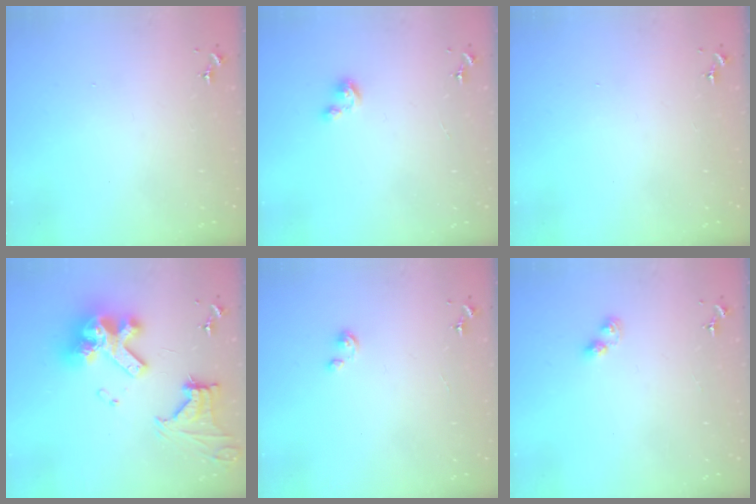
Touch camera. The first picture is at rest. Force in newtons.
{"total": 3.4, "press": 3.4, "slide": 0.2}
{"total": 0.0}
{"total": 23.3, "press": 23.2, "slide": 2.5}
{"total": 1.9, "press": 1.9, "slide": 0.1}
{"total": 2.6, "press": 2.6, "slide": 0.4}